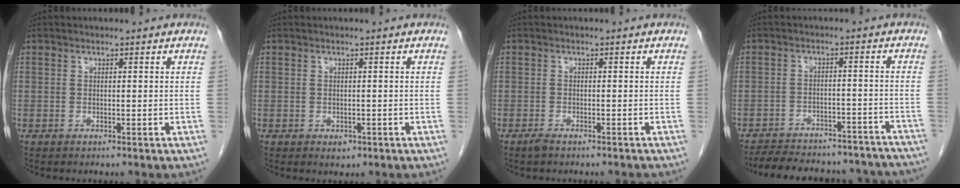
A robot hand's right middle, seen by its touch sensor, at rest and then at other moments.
{"total": 1.2, "force": [-0.5, 0.9, 0.7], "torque": [-0.009, 0.001, -0.002]}
{"total": 2.8, "force": [-2.4, 0.5, 1.3], "torque": [-0.020, -0.004, -0.033]}
{"total": 21.0, "force": [-19.1, 5.8, 6.5], "torque": [-0.106, 0.007, -0.238]}